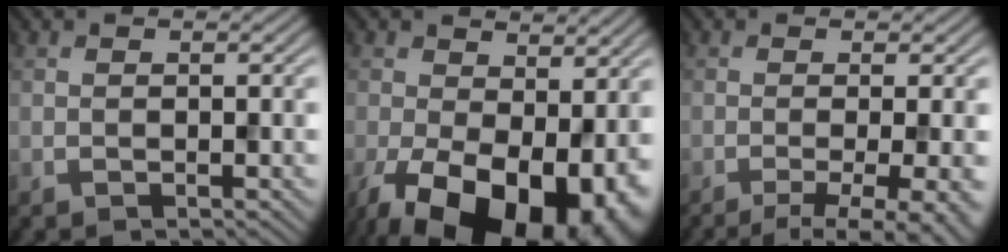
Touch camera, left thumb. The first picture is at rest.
{"total": 17.3, "force": [-6.1, 10.0, 12.8], "torque": [-0.233, -0.053, -0.067]}
{"total": 7.2, "force": [-2.9, 1.8, 6.4], "torque": [-0.082, -0.005, -0.037]}